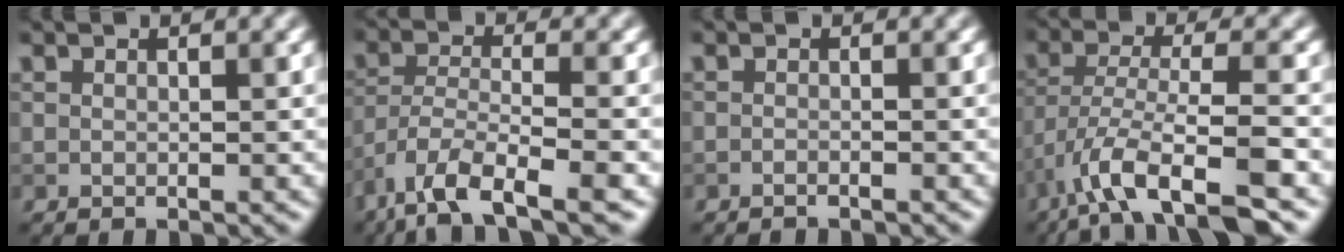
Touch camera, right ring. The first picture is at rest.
{"total": 8.0, "force": [-5.2, 2.4, 5.5], "torque": [-0.101, -0.008, -0.105]}
{"total": 0.7, "force": [-0.6, 0.1, 0.3], "torque": [-0.003, -0.001, -0.012]}
{"total": 7.5, "force": [-4.5, 2.1, 5.7], "torque": [-0.105, -0.001, -0.084]}